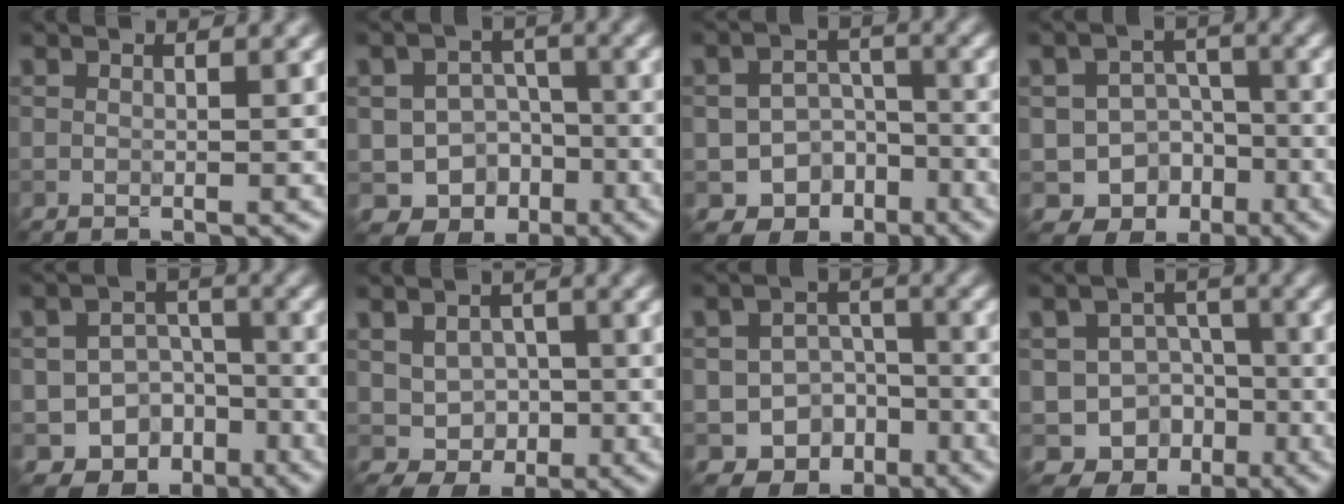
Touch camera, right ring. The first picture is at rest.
{"total": 6.7, "force": [-3.3, 5.5, 1.9], "torque": [-0.006, -0.002, -0.057]}
{"total": 5.7, "force": [-3.4, 4.3, 1.8], "torque": [-0.006, 0.006, -0.048]}
{"total": 6.5, "force": [-3.4, 5.3, 1.6], "torque": [-0.001, -0.001, -0.059]}
{"total": 6.7, "force": [-3.9, 5.1, 2.0], "torque": [-0.008, 0.001, -0.060]}
{"total": 3.3, "force": [-0.3, 2.7, 1.9], "torque": [-0.030, -0.004, -0.002]}
{"total": 5.9, "force": [-3.3, 4.5, 1.9], "torque": [-0.003, 0.006, -0.052]}
{"total": 8.3, "force": [-4.1, 7.1, 1.5], "torque": [-0.001, -0.007, -0.076]}